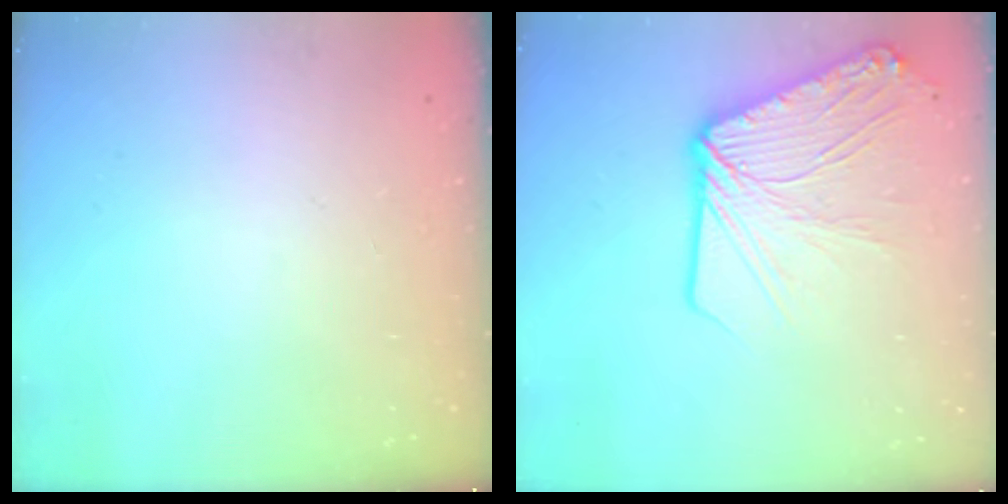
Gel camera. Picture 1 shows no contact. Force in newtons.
{"total": 15.6, "press": 15.5, "slide": 2.0}